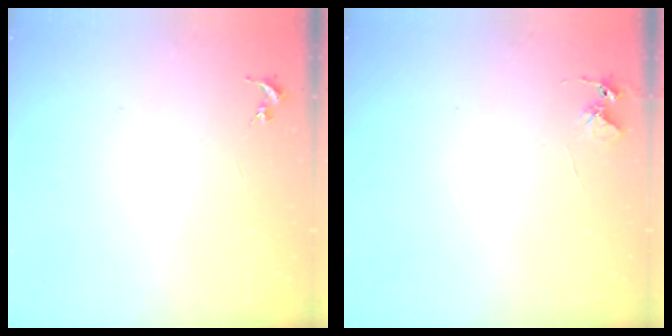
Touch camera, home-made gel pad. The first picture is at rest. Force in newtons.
{"total": 4.9, "press": 4.9, "slide": 0.3}